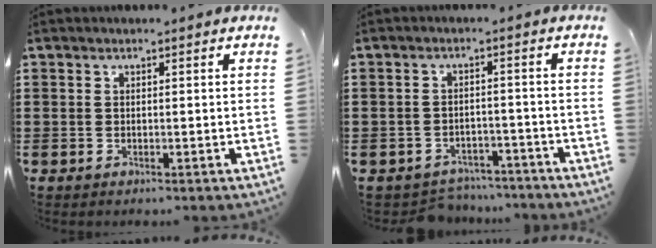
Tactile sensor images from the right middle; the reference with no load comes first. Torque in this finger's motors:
{"motor_torque": [0.29, 0.07, 0.01, 0.01]}